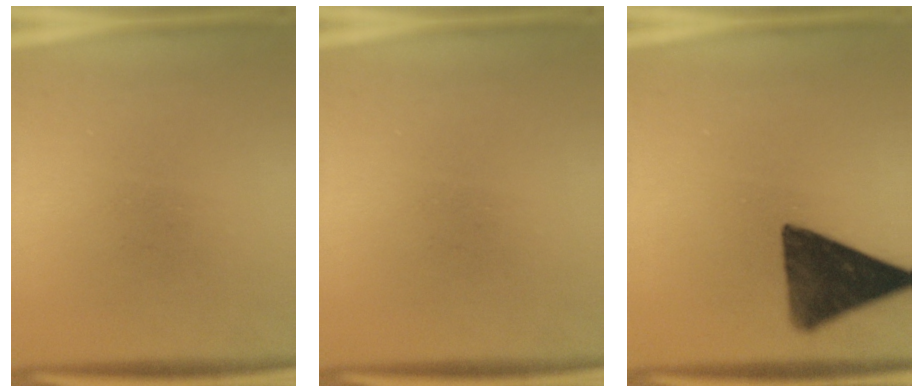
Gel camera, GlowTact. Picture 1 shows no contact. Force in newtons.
{"total": 0.0}
{"total": 12.5}